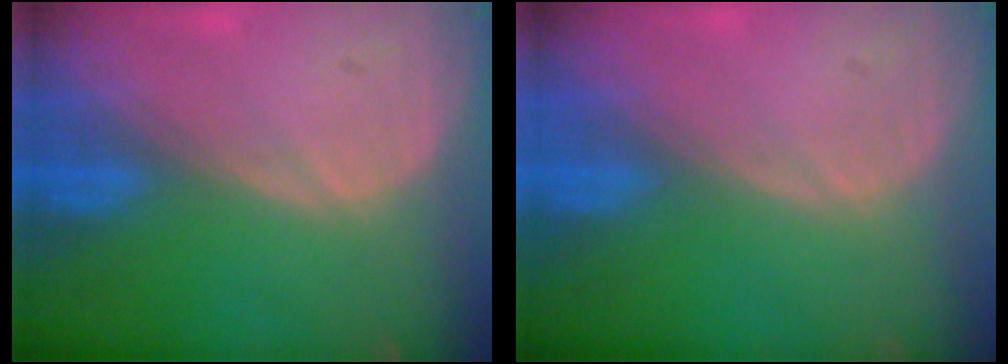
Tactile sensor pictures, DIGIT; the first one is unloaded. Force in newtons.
{"total": 0.0}